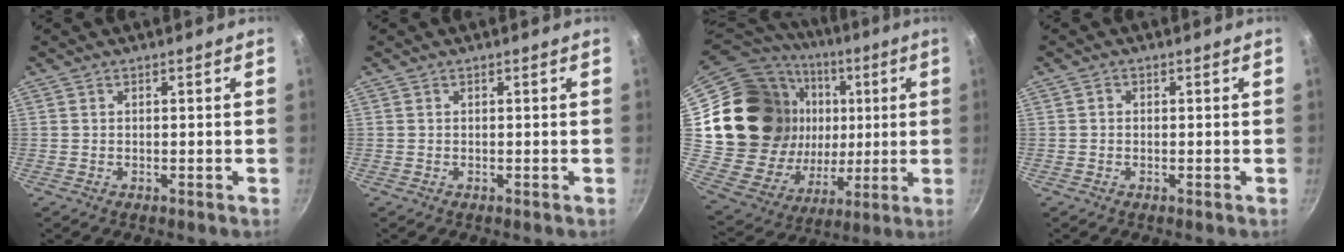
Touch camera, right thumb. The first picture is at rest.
{"total": 0.0}
{"total": 28.2, "force": [5.3, 23.2, 15.3], "torque": [-0.257, 0.014, 0.112]}
{"total": 0.7, "force": [0.0, 0.7, 0.3], "torque": [-0.005, 0.004, -0.001]}